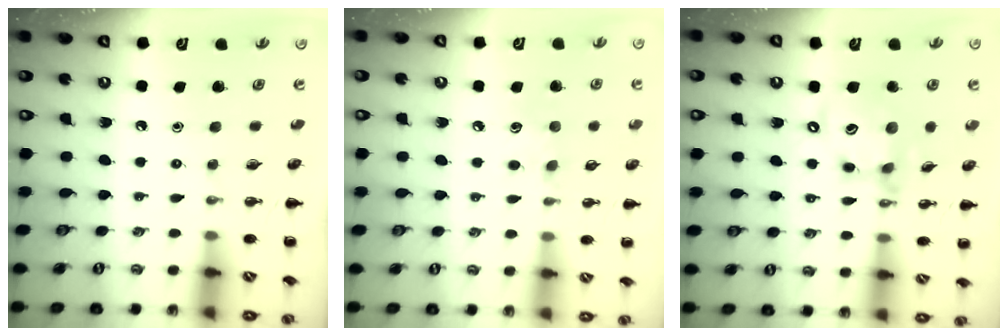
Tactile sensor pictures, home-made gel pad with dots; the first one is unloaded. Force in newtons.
{"total": 6.5, "press": 6.3, "slide": 1.6}
{"total": 12.8, "press": 12.4, "slide": 3.1}